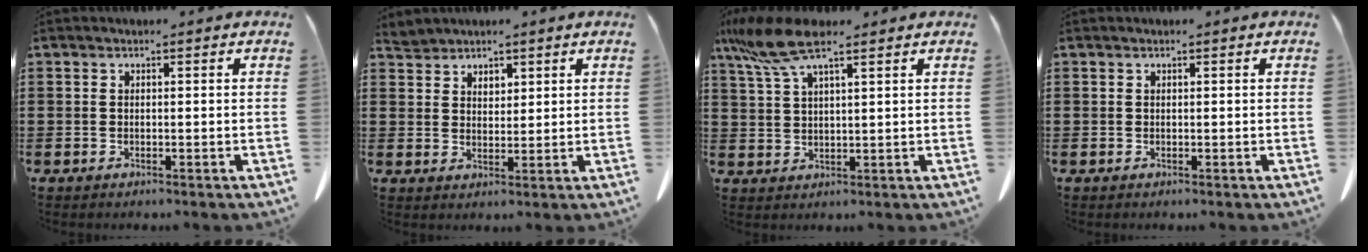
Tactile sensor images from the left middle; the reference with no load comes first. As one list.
[{"total": 3.1, "force": [2.7, 1.5, 0.4], "torque": [-0.018, 0.005, 0.051]}, {"total": 8.4, "force": [5.7, 1.7, 6.0], "torque": [-0.145, -0.013, 0.099]}, {"total": 0.0}]